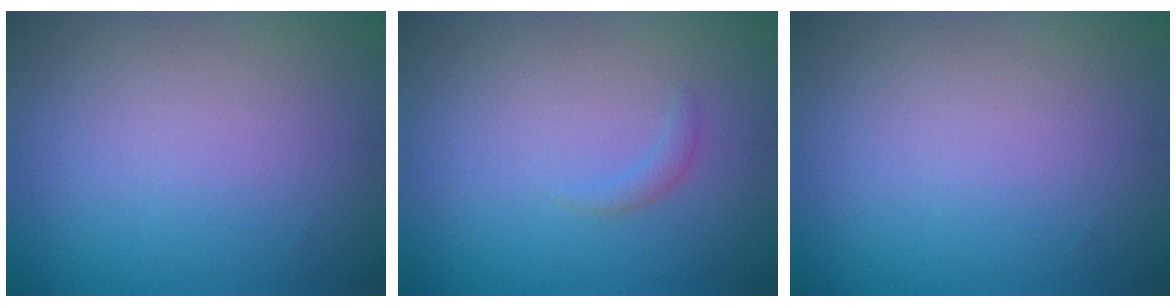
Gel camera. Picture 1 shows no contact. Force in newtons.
{"total": 0.8, "press": 0.8, "slide": 0.1}
{"total": 0.0}